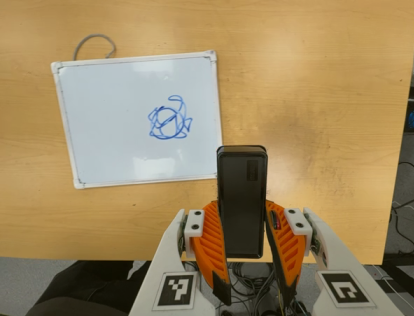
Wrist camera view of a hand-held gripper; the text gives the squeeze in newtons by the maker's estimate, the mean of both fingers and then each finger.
{"total": 7.4, "left": 5.1, "right": 9.8}